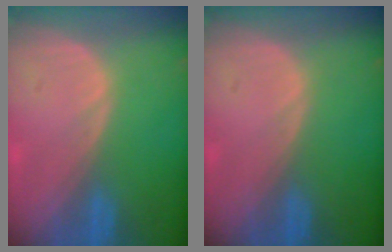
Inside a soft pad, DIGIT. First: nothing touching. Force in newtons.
{"total": 0.0}